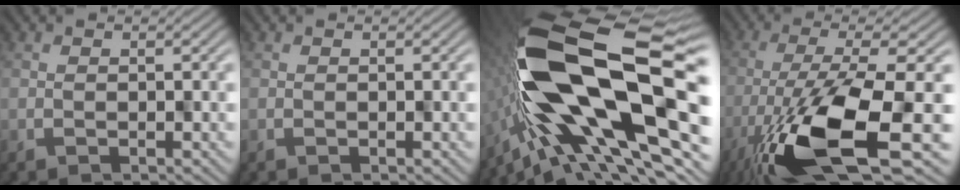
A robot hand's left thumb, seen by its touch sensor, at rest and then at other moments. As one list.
[{"total": 0.0}, {"total": 20.5, "force": [0.1, 9.0, 18.5], "torque": [-0.365, -0.001, -0.013]}, {"total": 14.2, "force": [-5.3, 4.3, 12.5], "torque": [-0.253, -0.035, -0.098]}]